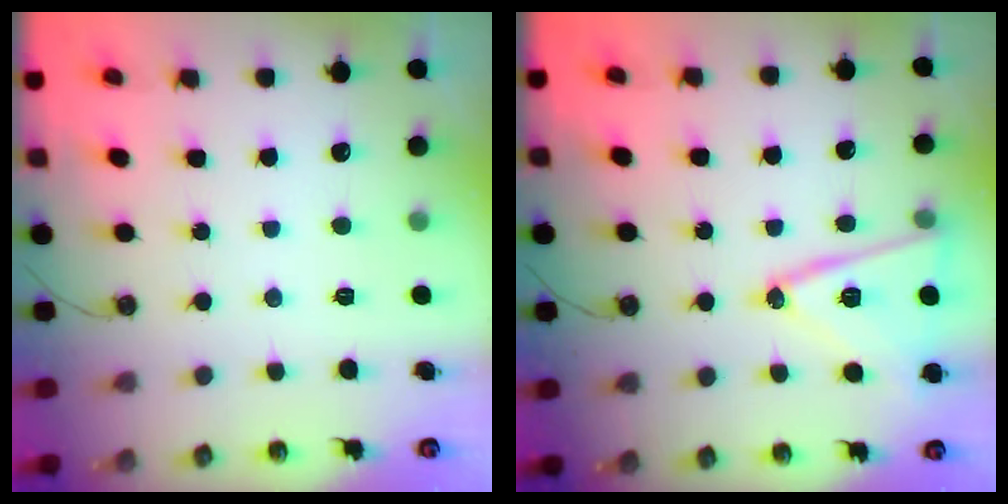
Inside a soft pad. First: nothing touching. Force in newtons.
{"total": 16.8, "press": 16.6, "slide": 2.6}